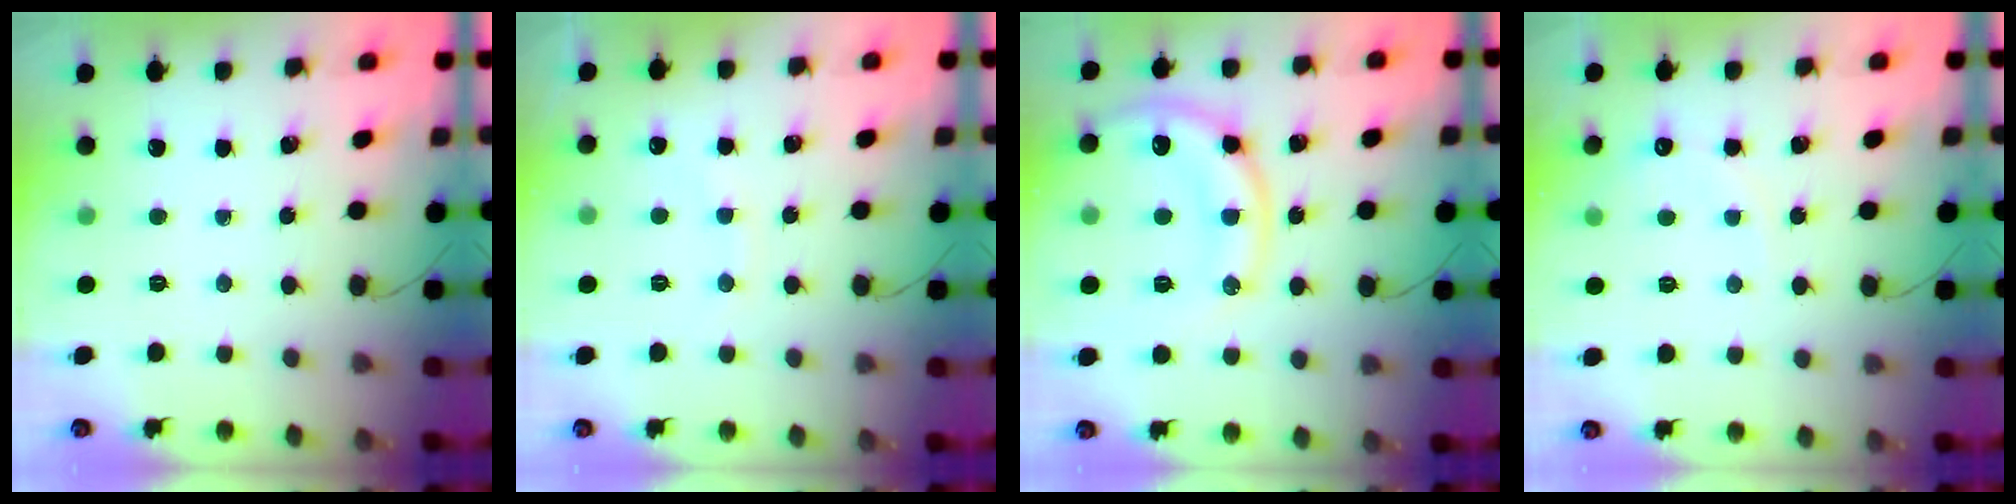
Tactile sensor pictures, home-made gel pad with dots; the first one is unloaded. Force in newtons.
{"total": 7.3, "press": 7.2, "slide": 1.4}
{"total": 15.1, "press": 15.0, "slide": 2.0}
{"total": 6.5, "press": 6.3, "slide": 1.4}